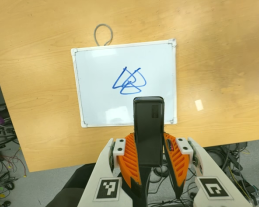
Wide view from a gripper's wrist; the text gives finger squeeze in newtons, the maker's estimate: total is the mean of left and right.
{"total": 5.9, "left": 4.4, "right": 7.4}